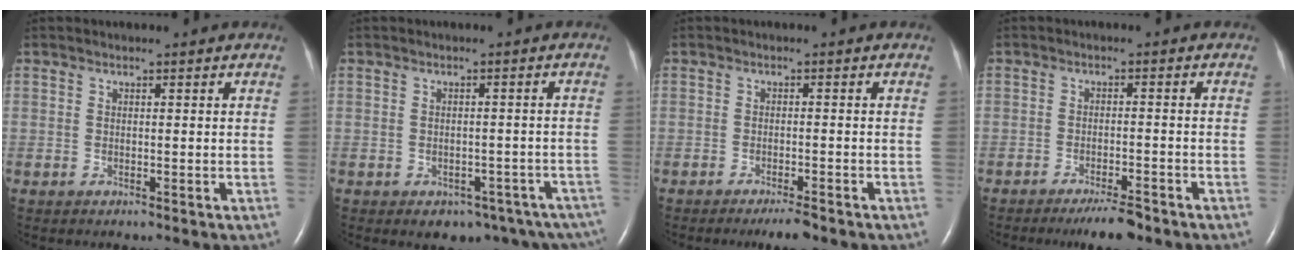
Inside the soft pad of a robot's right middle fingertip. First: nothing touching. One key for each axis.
{"total": 10.6, "fx": -7.4, "fy": 6.3, "fz": 4.3, "tx": -0.043, "ty": 0.011, "tz": -0.079}
{"total": 3.1, "fx": -2.4, "fy": 0.3, "fz": 1.8, "tx": -0.031, "ty": -0.004, "tz": -0.038}
{"total": 4.7, "fx": -3.7, "fy": 0.8, "fz": 2.7, "tx": -0.046, "ty": -0.005, "tz": -0.059}